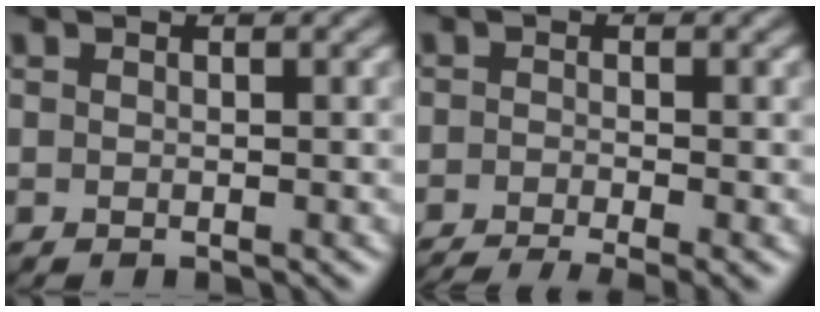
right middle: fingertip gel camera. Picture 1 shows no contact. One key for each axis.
{"total": 4.7, "fx": -3.3, "fy": 0.9, "fz": 3.2, "tx": -0.044, "ty": -0.010, "tz": -0.062}